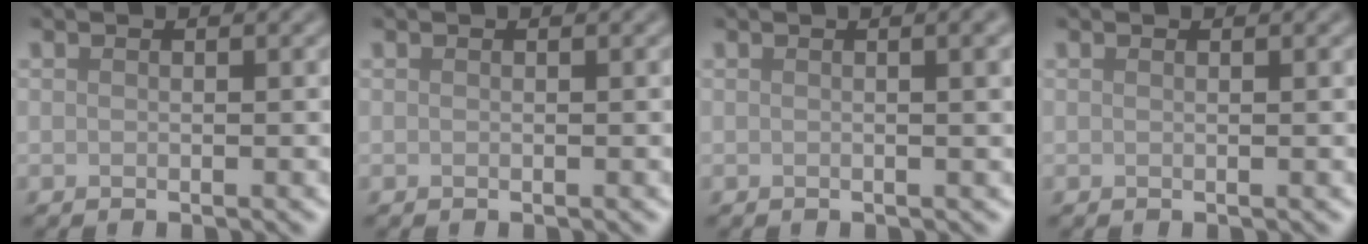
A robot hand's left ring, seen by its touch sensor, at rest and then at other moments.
{"total": 0.0}
{"total": 4.1, "force": [0.7, 1.7, 3.7], "torque": [-0.022, 0.014, -0.003]}
{"total": 0.7, "force": [0.3, 0.3, 0.5], "torque": [0.000, 0.000, 0.000]}